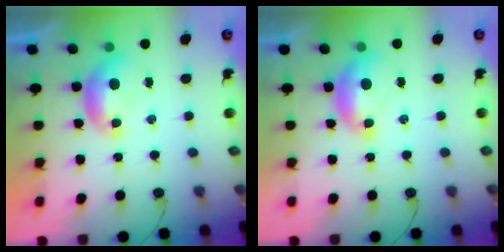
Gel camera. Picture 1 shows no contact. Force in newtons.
{"total": 1.5, "press": 1.4, "slide": 0.6}